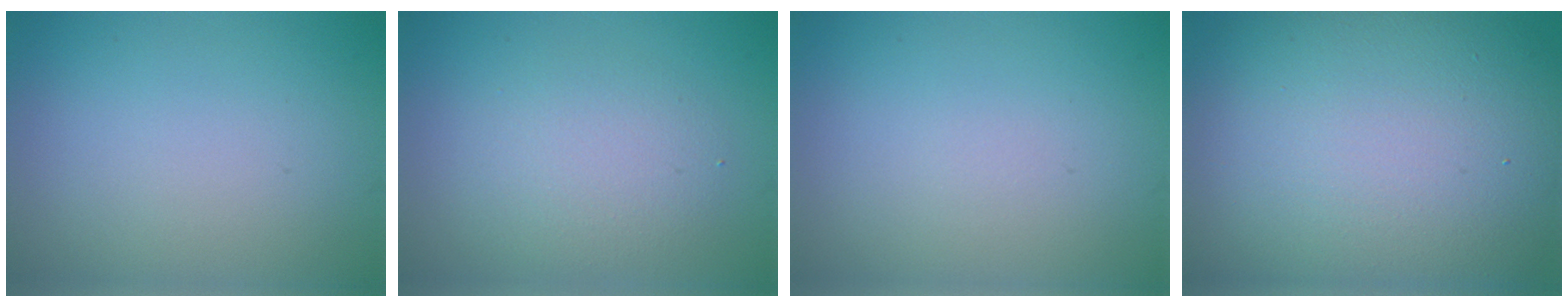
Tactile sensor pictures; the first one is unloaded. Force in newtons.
{"total": 3.2, "press": 3.2, "slide": 0.1}
{"total": 0.0}
{"total": 17.6, "press": 17.6, "slide": 1.0}